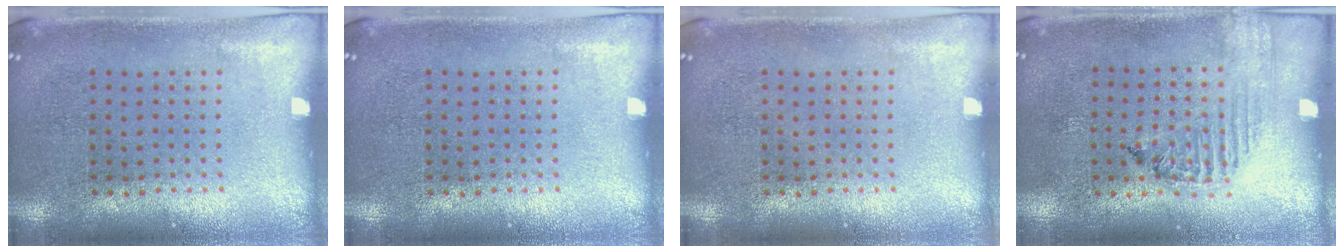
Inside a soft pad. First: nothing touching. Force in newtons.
{"total": 0.0}
{"total": 0.0}
{"total": 1.5, "press": 1.5, "slide": 0.3}